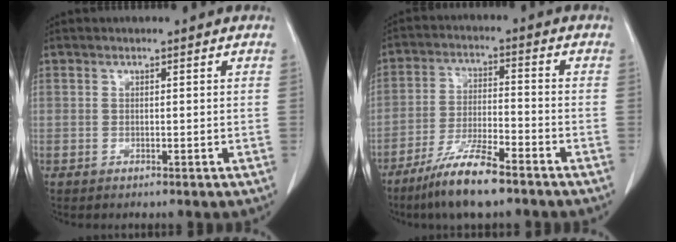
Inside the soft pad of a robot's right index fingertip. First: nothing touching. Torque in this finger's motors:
{"motor_torque": [0.90, -0.88, 0.28, 0.14]}